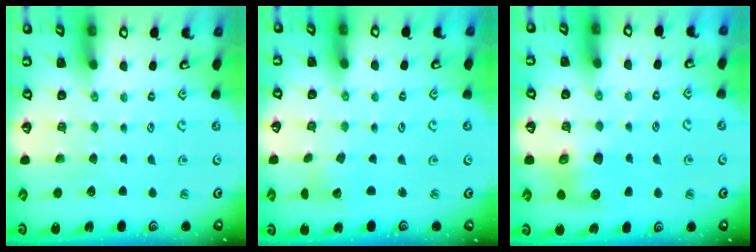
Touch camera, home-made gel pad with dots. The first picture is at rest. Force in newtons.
{"total": 2.2, "press": 2.2, "slide": 0.3}
{"total": 7.6, "press": 7.5, "slide": 1.0}